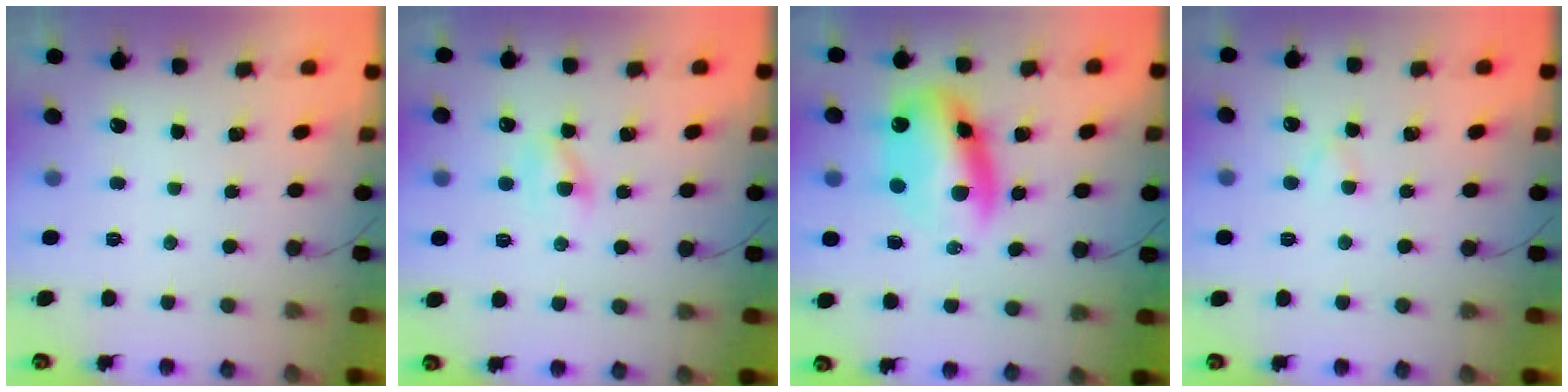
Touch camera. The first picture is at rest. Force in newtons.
{"total": 2.5, "press": 2.3, "slide": 0.9}
{"total": 11.8, "press": 11.5, "slide": 2.6}
{"total": 2.0, "press": 1.8, "slide": 0.9}